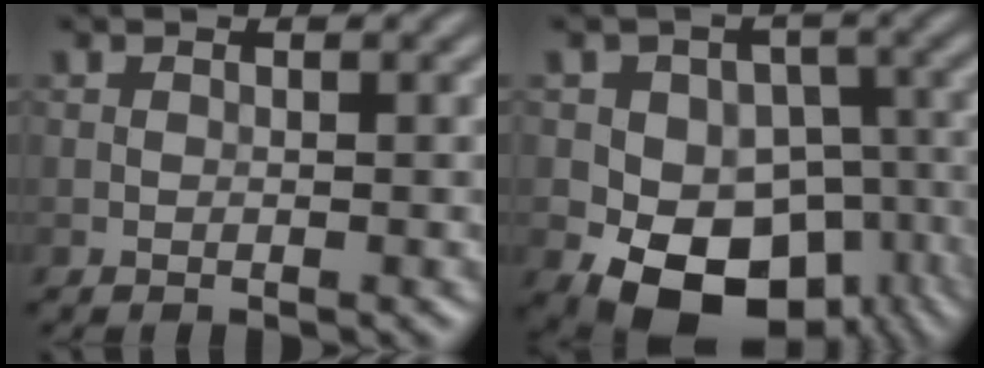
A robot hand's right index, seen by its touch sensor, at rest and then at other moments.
{"total": 10.8, "force": [-4.4, 8.0, 5.8], "torque": [-0.059, -0.007, -0.077]}